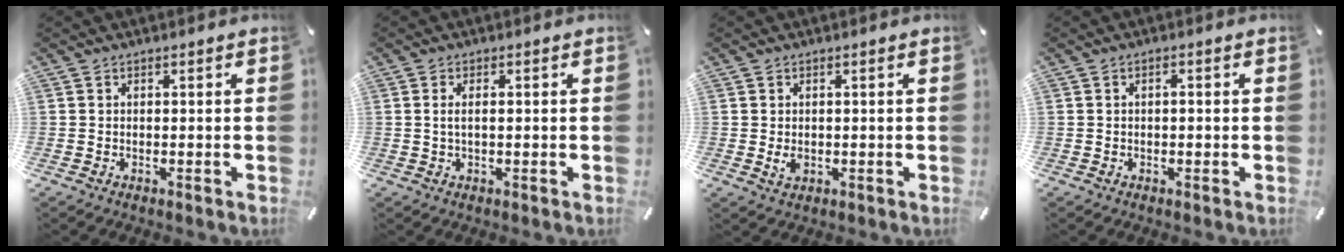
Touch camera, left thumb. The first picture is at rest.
{"total": 2.3, "force": [0.1, 0.8, 2.2], "torque": [-0.049, -0.002, -0.001]}
{"total": 2.0, "force": [-0.2, 1.3, 1.4], "torque": [-0.034, 0.000, -0.006]}
{"total": 1.1, "force": [-0.1, 0.5, 0.9], "torque": [-0.017, 0.002, -0.003]}